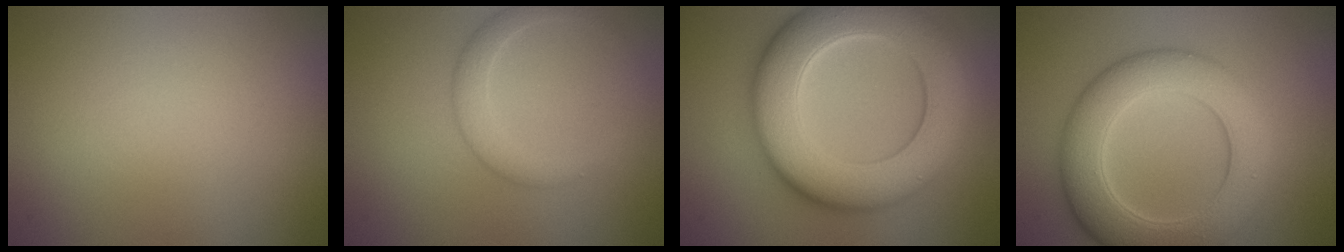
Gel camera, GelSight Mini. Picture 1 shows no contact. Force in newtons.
{"total": 2.3, "press": 2.3, "slide": 0.1}
{"total": 11.2, "press": 11.2, "slide": 0.7}
{"total": 8.1, "press": 8.1, "slide": 0.2}